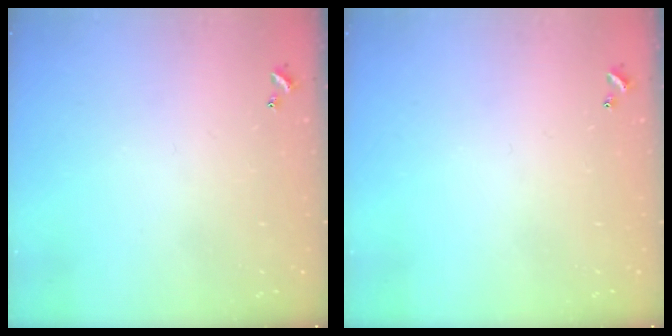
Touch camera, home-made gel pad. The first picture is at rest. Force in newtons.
{"total": 0.0}